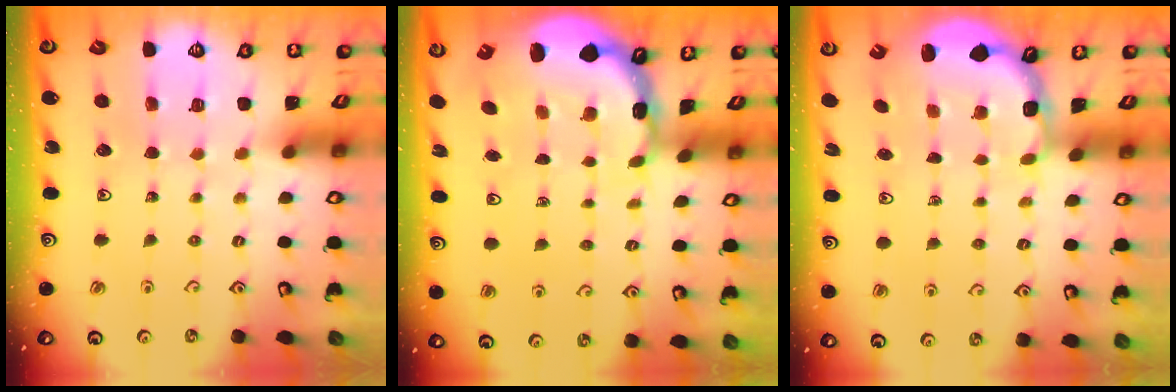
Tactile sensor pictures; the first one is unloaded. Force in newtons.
{"total": 2.2, "press": 2.0, "slide": 1.0}
{"total": 2.8, "press": 2.2, "slide": 1.7}